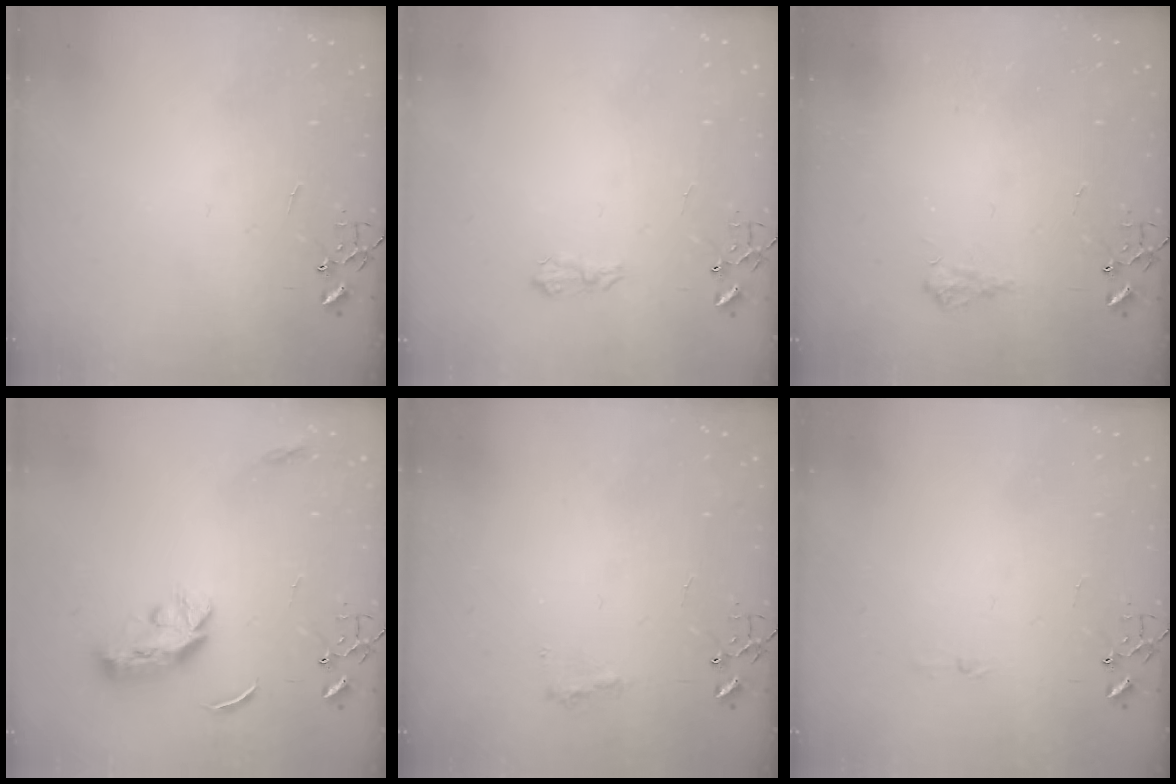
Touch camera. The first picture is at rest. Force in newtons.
{"total": 7.0, "press": 6.9, "slide": 0.9}
{"total": 6.2, "press": 6.2, "slide": 0.9}
{"total": 9.9, "press": 9.9, "slide": 0.3}
{"total": 7.8, "press": 7.8, "slide": 0.3}
{"total": 3.5, "press": 3.5, "slide": 0.4}